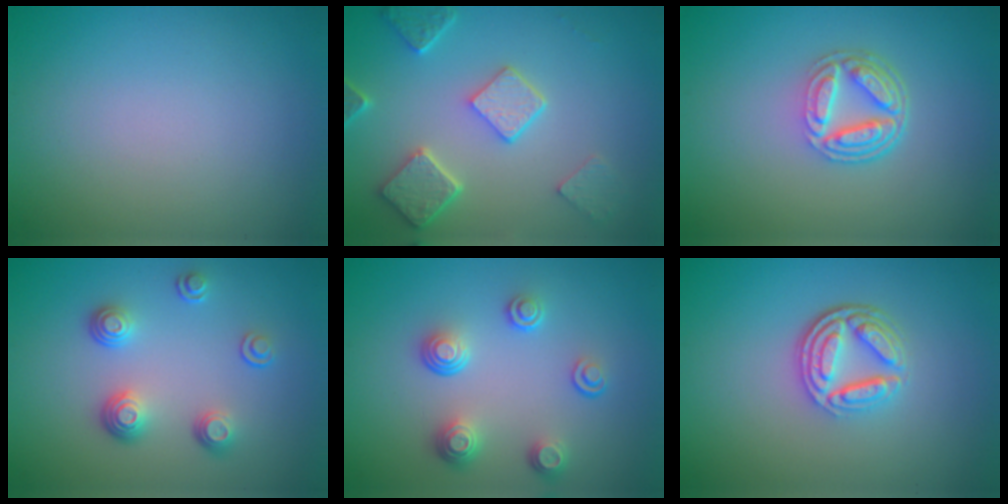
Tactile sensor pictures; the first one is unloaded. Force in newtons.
{"total": 5.2, "press": 4.0, "slide": 3.2}
{"total": 4.4, "press": 3.3, "slide": 2.9}
{"total": 3.4, "press": 2.5, "slide": 2.3}
{"total": 4.0, "press": 2.8, "slide": 2.8}
{"total": 4.5, "press": 3.4, "slide": 2.9}